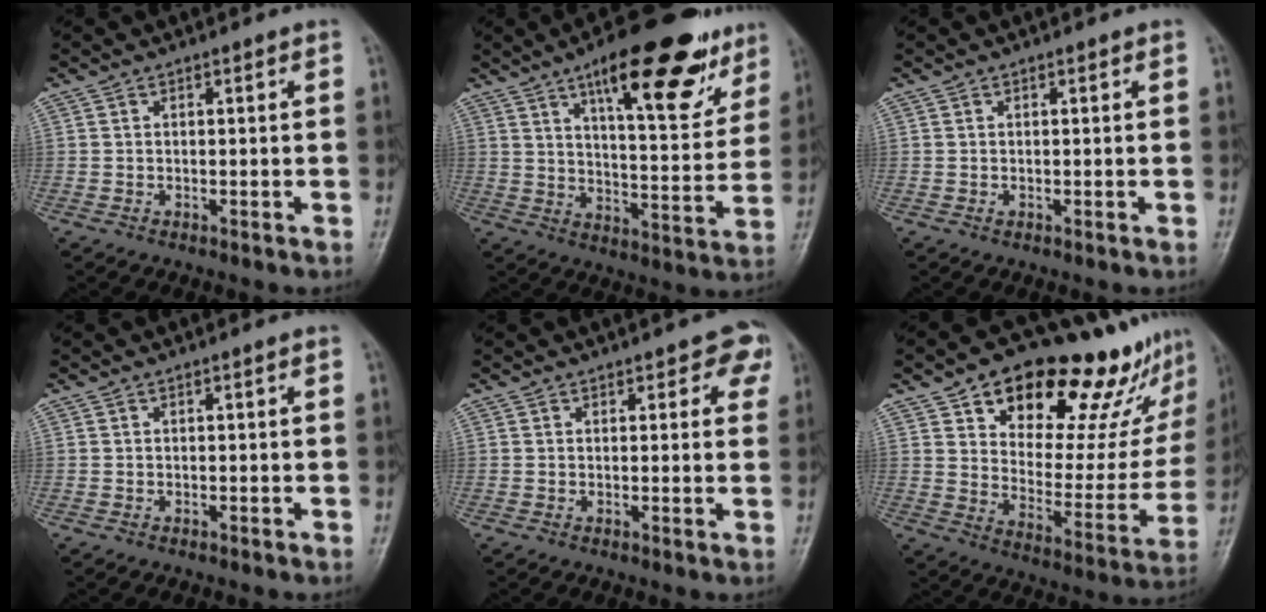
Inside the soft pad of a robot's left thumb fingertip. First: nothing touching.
{"total": 21.1, "force": [12.3, 7.2, 15.6], "torque": [-0.181, -0.045, 0.183]}
{"total": 0.5, "force": [0.2, 0.5, 0.2], "torque": [0.002, 0.000, 0.001]}
{"total": 0.0}
{"total": 4.5, "force": [2.6, 2.4, 2.7], "torque": [0.008, -0.005, 0.022]}
{"total": 27.2, "force": [19.4, 12.0, 14.8], "torque": [-0.161, -0.077, 0.277]}